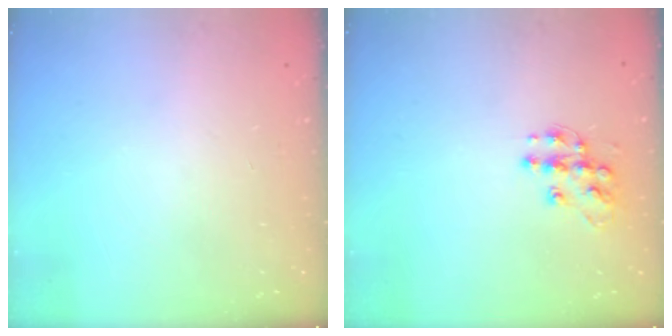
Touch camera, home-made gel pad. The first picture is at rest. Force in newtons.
{"total": 10.8, "press": 10.8, "slide": 0.6}